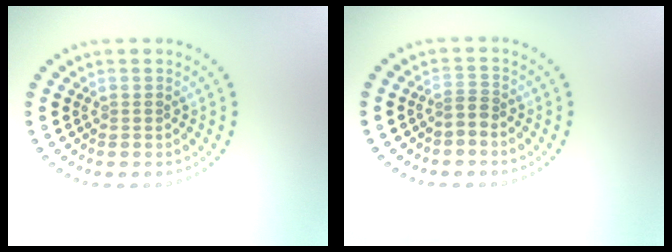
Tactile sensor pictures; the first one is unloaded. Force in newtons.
{"total": 1.2, "press": 0.7, "slide": 0.9}